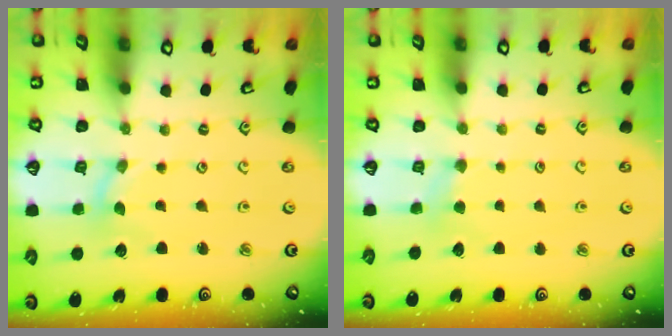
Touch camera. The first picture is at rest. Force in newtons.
{"total": 3.0, "press": 2.9, "slide": 0.5}